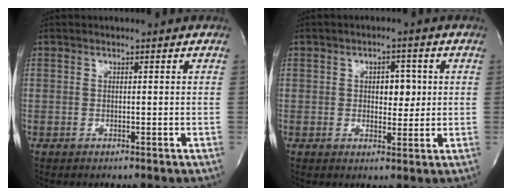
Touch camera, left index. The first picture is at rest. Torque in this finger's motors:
{"motor_torque": [0.15, 0.07, 0.06, 0.04]}